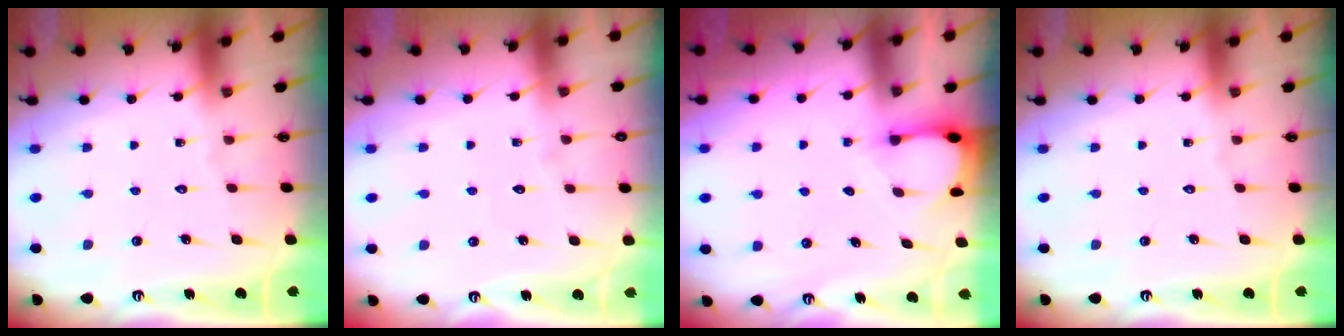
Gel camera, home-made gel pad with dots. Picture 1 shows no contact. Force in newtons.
{"total": 2.8, "press": 2.8, "slide": 0.3}
{"total": 3.8, "press": 3.8, "slide": 0.2}
{"total": 0.0}